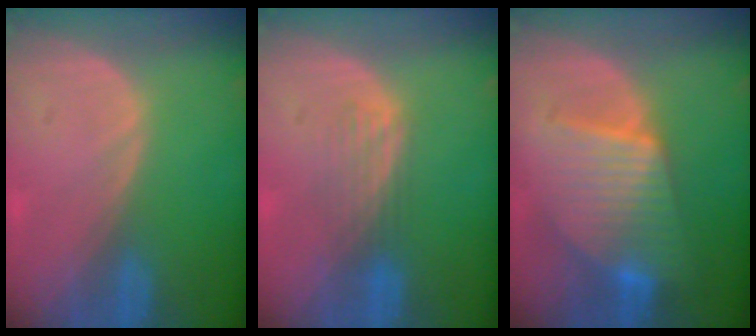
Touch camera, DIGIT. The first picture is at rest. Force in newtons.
{"total": 3.8, "press": 3.2, "slide": 2.0}
{"total": 8.9, "press": 8.9, "slide": 0.5}